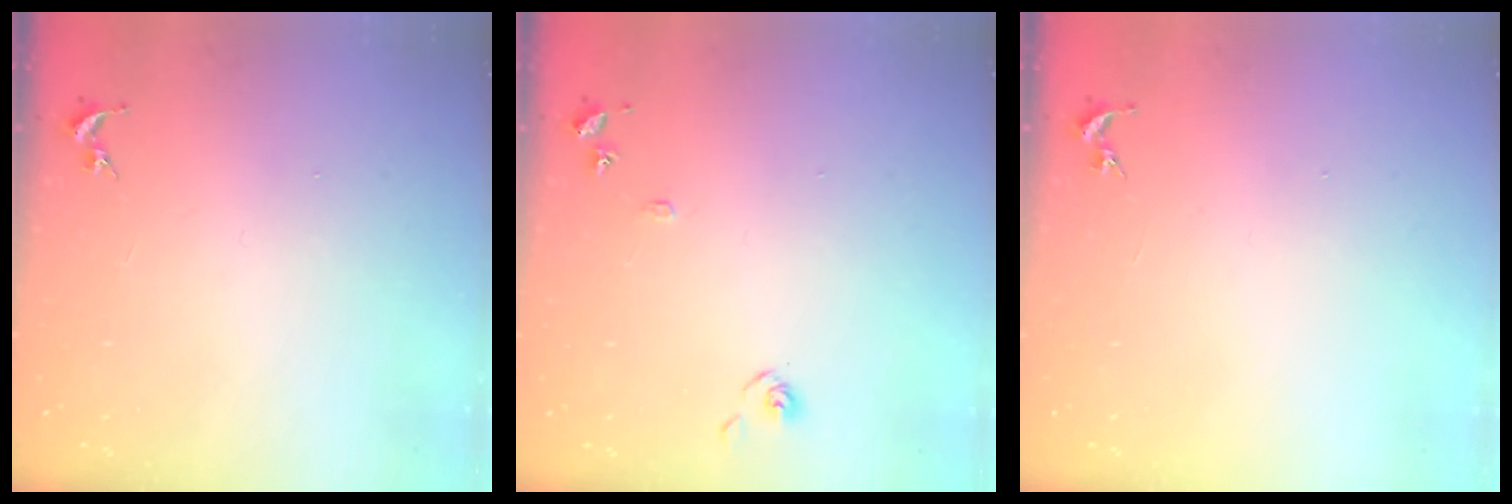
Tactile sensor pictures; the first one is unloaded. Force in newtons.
{"total": 7.2, "press": 7.2, "slide": 0.7}
{"total": 0.0}